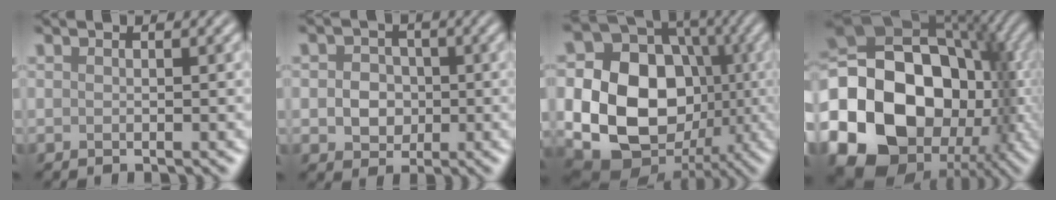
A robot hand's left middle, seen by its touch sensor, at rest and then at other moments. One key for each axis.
{"total": 3.3, "fx": -0.2, "fy": 2.8, "fz": 1.6, "tx": -0.015, "ty": -0.002, "tz": -0.012}
{"total": 16.5, "fx": -1.8, "fy": 13.3, "fz": 9.5, "tx": -0.170, "ty": -0.016, "tz": -0.049}
{"total": 22.4, "fx": -5.8, "fy": 17.0, "fz": 13.4, "tx": -0.259, "ty": -0.026, "tz": -0.106}